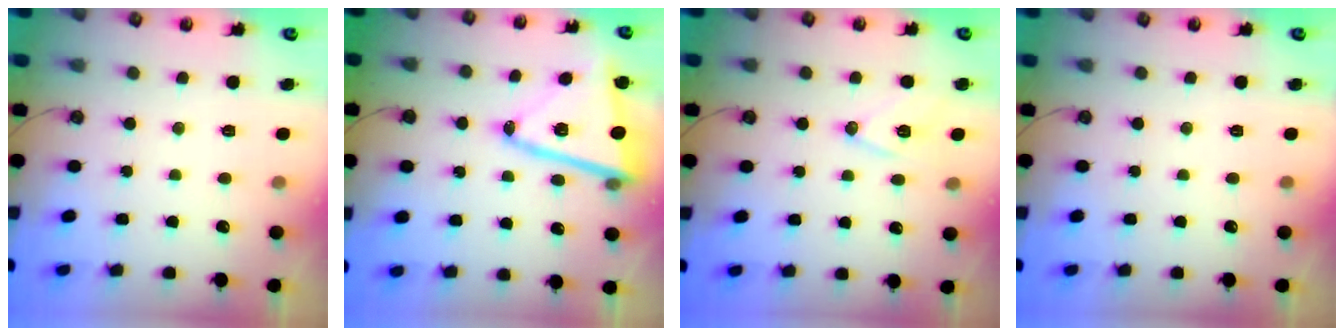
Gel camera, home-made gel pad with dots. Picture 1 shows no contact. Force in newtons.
{"total": 16.2, "press": 16.1, "slide": 1.8}
{"total": 10.1, "press": 9.5, "slide": 3.5}
{"total": 0.0}